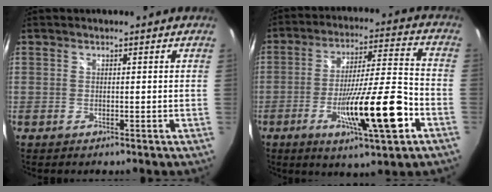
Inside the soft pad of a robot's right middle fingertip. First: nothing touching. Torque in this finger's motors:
{"motor_torque": [1.80, -0.34, 0.94, 0.21]}